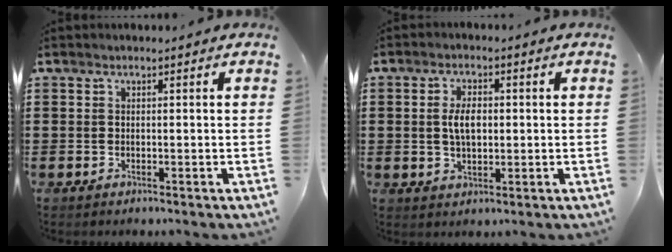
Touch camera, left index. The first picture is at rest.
{"total": 4.1, "force": [0.3, 2.1, 3.5], "torque": [-0.064, 0.005, 0.002]}